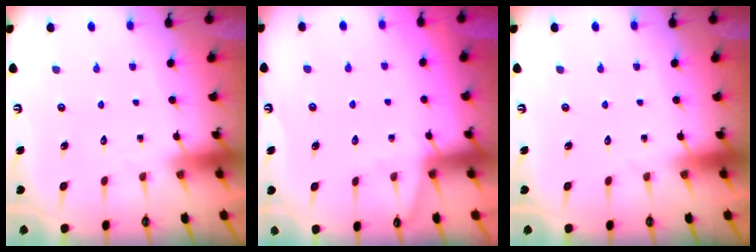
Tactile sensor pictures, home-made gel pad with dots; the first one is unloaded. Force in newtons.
{"total": 2.4, "press": 2.4, "slide": 0.4}
{"total": 0.0}